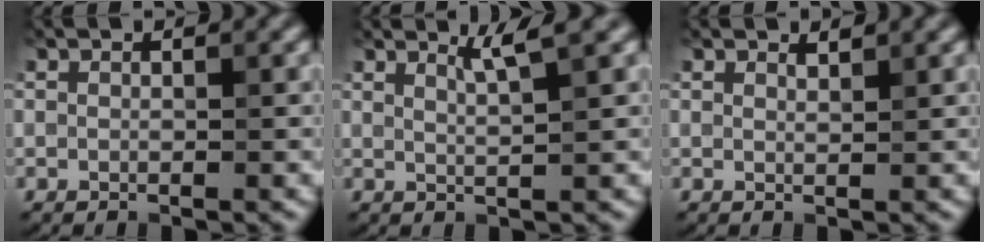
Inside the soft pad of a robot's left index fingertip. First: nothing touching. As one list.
[{"total": 2.1, "force": [1.5, 0.3, 1.5], "torque": [-0.017, 0.004, 0.023]}, {"total": 0.8, "force": [0.8, 0.1, 0.2], "torque": [-0.002, -0.001, 0.015]}]